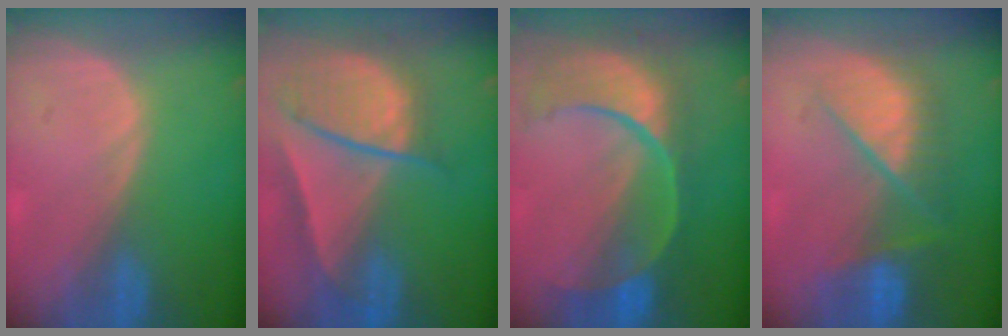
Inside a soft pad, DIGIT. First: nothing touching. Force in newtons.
{"total": 9.3, "press": 8.0, "slide": 4.8}
{"total": 12.0, "press": 9.7, "slide": 7.0}
{"total": 8.8, "press": 8.0, "slide": 3.8}